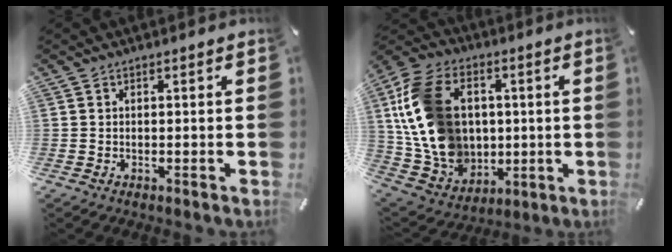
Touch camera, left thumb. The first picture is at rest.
{"total": 20.0, "force": [2.9, 15.8, 11.9], "torque": [-0.263, -0.003, 0.061]}